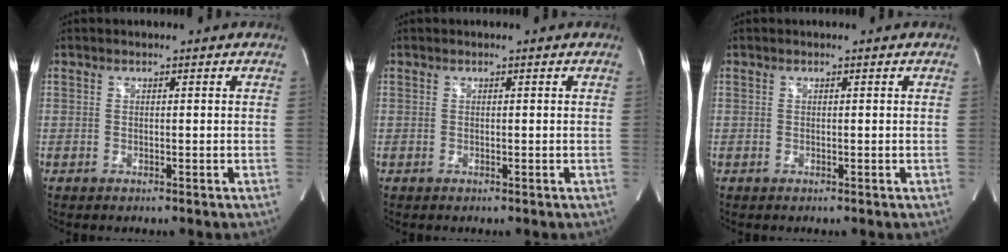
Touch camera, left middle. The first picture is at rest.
{"total": 0.0}
{"total": 0.0}